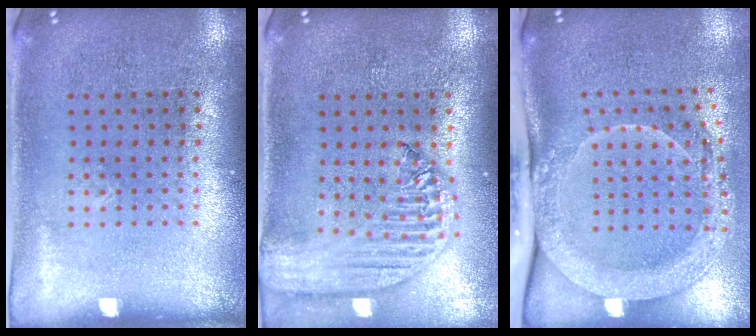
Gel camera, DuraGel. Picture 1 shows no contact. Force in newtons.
{"total": 2.6, "press": 2.1, "slide": 1.4}
{"total": 2.1, "press": 2.0, "slide": 0.8}